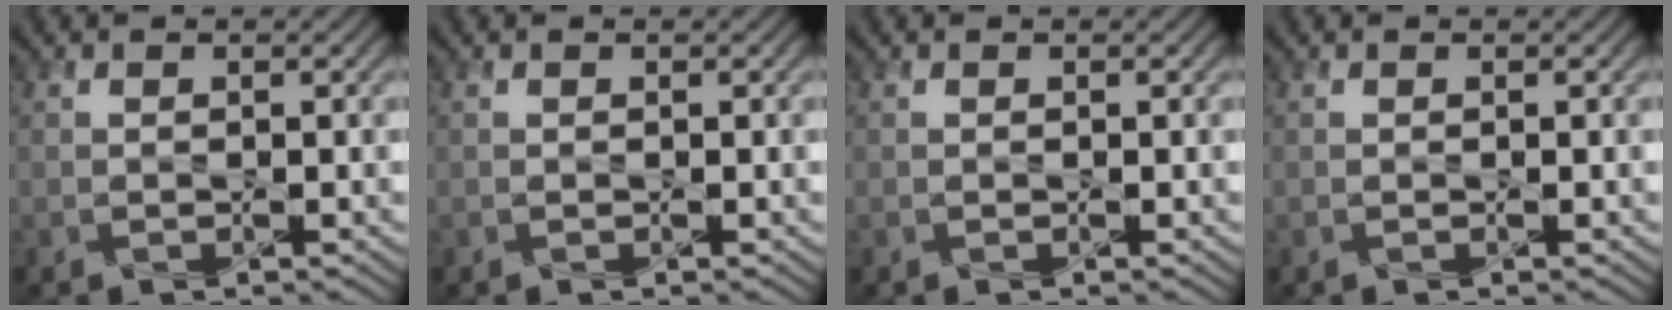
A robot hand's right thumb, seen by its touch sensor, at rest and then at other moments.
{"total": 0.0}
{"total": 0.0}
{"total": 0.0}